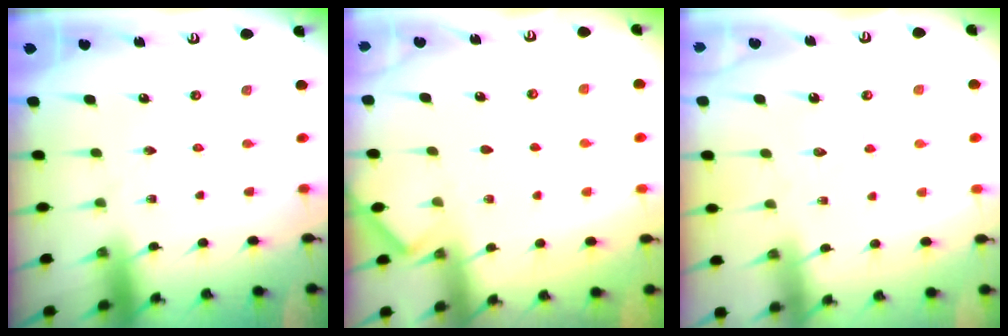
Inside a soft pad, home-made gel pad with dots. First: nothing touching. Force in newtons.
{"total": 2.8, "press": 2.8, "slide": 0.4}
{"total": 3.5, "press": 3.5, "slide": 0.1}